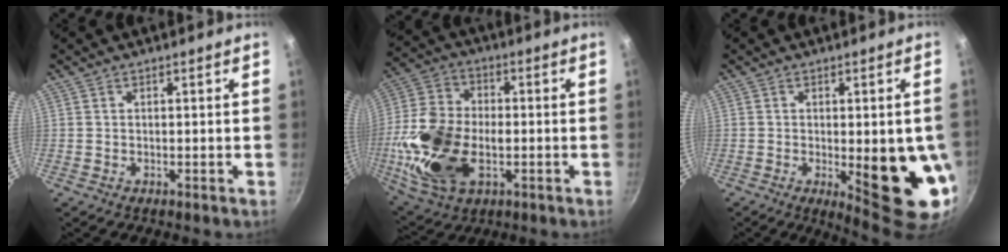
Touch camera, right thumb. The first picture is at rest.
{"total": 19.1, "force": [-3.6, 11.6, 14.8], "torque": [-0.301, 0.005, -0.059]}
{"total": 17.4, "force": [-3.5, 5.6, 16.1], "torque": [-0.158, -0.011, -0.019]}